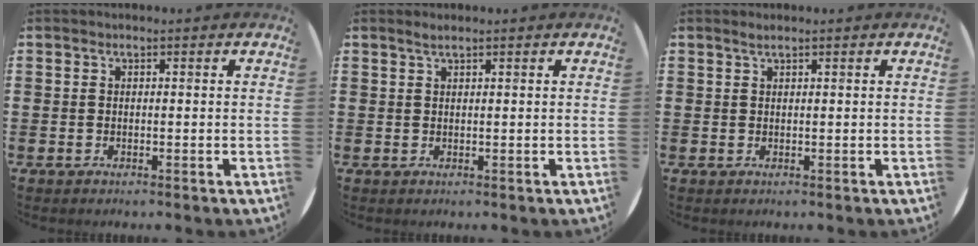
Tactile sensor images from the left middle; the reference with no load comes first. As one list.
[{"total": 1.0, "force": [0.8, 0.0, 0.6], "torque": [-0.011, 0.003, 0.014]}, {"total": 0.8, "force": [0.6, 0.0, 0.4], "torque": [-0.008, 0.002, 0.012]}]